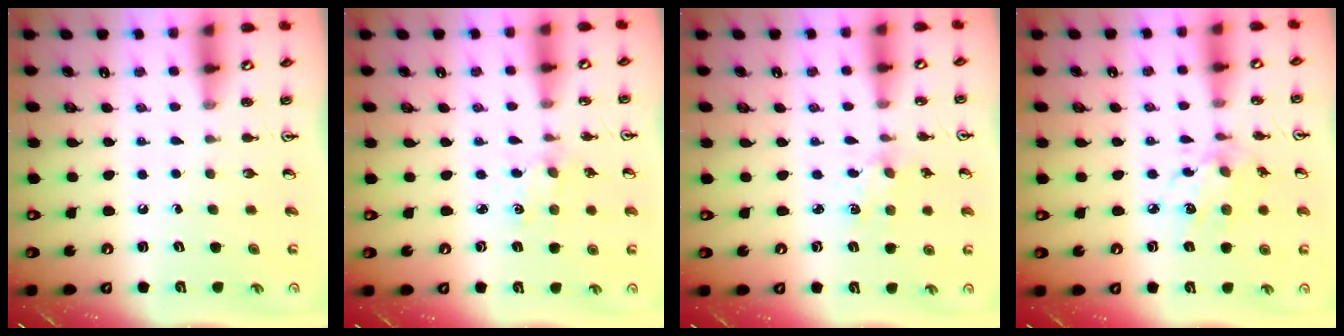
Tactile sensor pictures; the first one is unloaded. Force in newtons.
{"total": 1.8, "press": 1.8, "slide": 0.3}
{"total": 2.1, "press": 2.0, "slide": 0.3}
{"total": 9.7, "press": 9.7, "slide": 0.7}